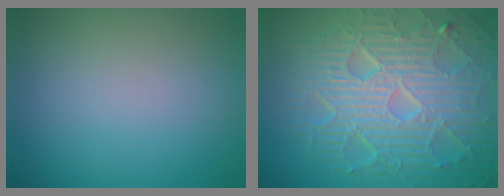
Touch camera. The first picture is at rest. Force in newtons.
{"total": 10.8, "press": 6.8, "slide": 8.4}